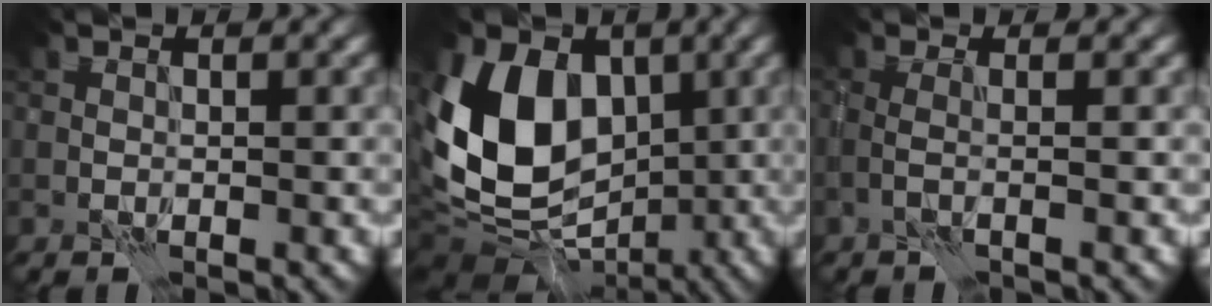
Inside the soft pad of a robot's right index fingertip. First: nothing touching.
{"total": 11.7, "force": [-0.5, 8.7, 7.8], "torque": [-0.136, -0.001, -0.035]}
{"total": 1.1, "force": [-0.5, -0.1, 0.9], "torque": [-0.016, 0.001, -0.018]}